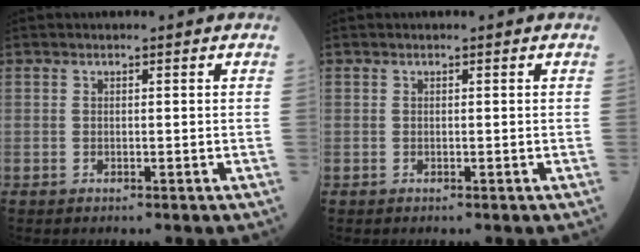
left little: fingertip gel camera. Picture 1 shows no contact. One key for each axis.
{"total": 0.0}